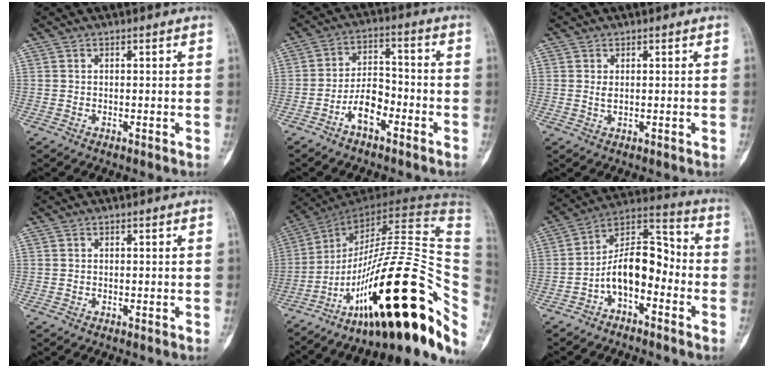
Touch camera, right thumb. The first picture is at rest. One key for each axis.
{"total": 7.4, "fx": -4.0, "fy": 3.7, "fz": 5.1, "tx": -0.081, "ty": 0.039, "tz": -0.077}
{"total": 1.1, "fx": 0.3, "fy": 0.6, "fz": 1.0, "tx": -0.016, "ty": -0.003, "tz": 0.008}
{"total": 0.0}
{"total": 34.1, "fx": -12.8, "fy": 10.8, "fz": 29.7, "tx": -0.369, "ty": 0.084, "tz": -0.197}
{"total": 12.0, "fx": -4.0, "fy": 6.5, "fz": 9.3, "tx": -0.140, "ty": 0.073, "tz": -0.080}